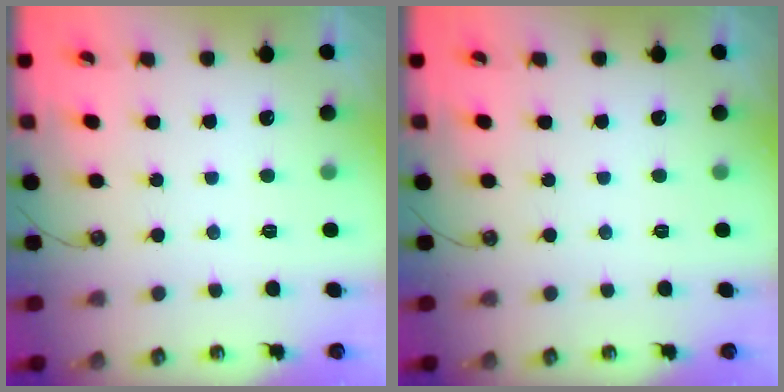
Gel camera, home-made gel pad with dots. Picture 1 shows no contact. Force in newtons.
{"total": 0.0}